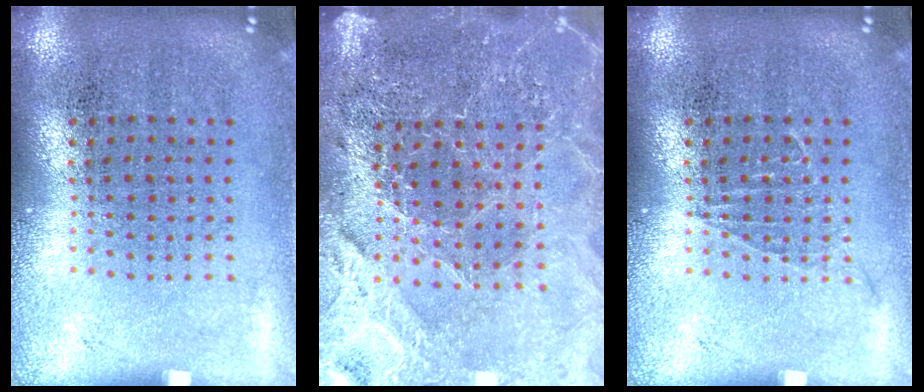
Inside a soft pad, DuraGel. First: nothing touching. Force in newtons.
{"total": 4.0, "press": 3.8, "slide": 1.2}
{"total": 0.6, "press": 0.6, "slide": 0.1}